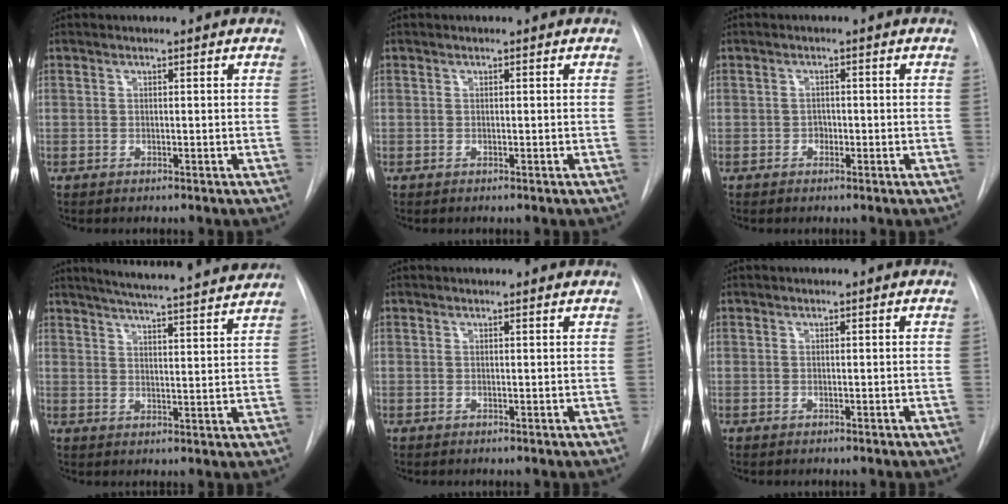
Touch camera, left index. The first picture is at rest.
{"total": 0.0}
{"total": 0.9, "force": [-0.4, 0.7, 0.4], "torque": [-0.002, 0.004, -0.007]}
{"total": 18.3, "force": [16.9, 0.1, 6.8], "torque": [-0.111, -0.017, 0.220]}
{"total": 1.4, "force": [1.4, -0.1, 0.0], "torque": [-0.011, 0.000, 0.013]}
{"total": 0.0}